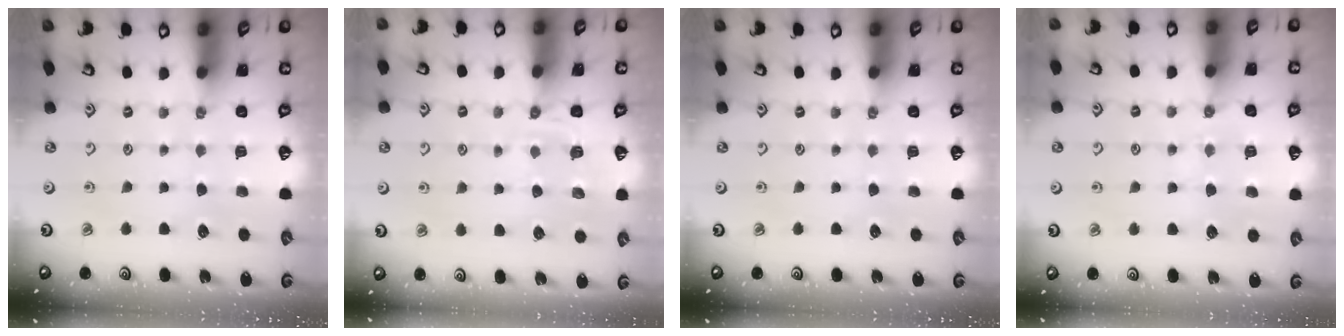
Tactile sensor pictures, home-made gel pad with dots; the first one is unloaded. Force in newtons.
{"total": 3.9, "press": 3.1, "slide": 2.3}
{"total": 0.0}
{"total": 6.6, "press": 6.6, "slide": 0.5}